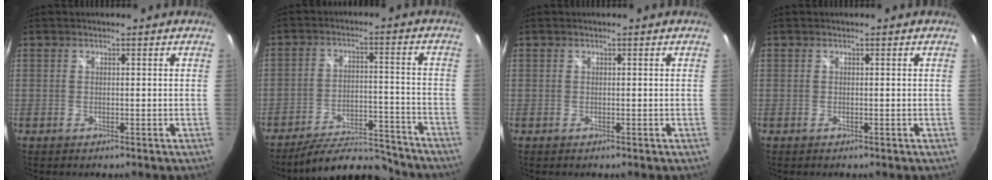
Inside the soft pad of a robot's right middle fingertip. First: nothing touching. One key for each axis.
{"total": 13.1, "fx": -12.3, "fy": 2.8, "fz": 3.5, "tx": -0.073, "ty": 0.015, "tz": -0.172}
{"total": 0.0}
{"total": 0.0}